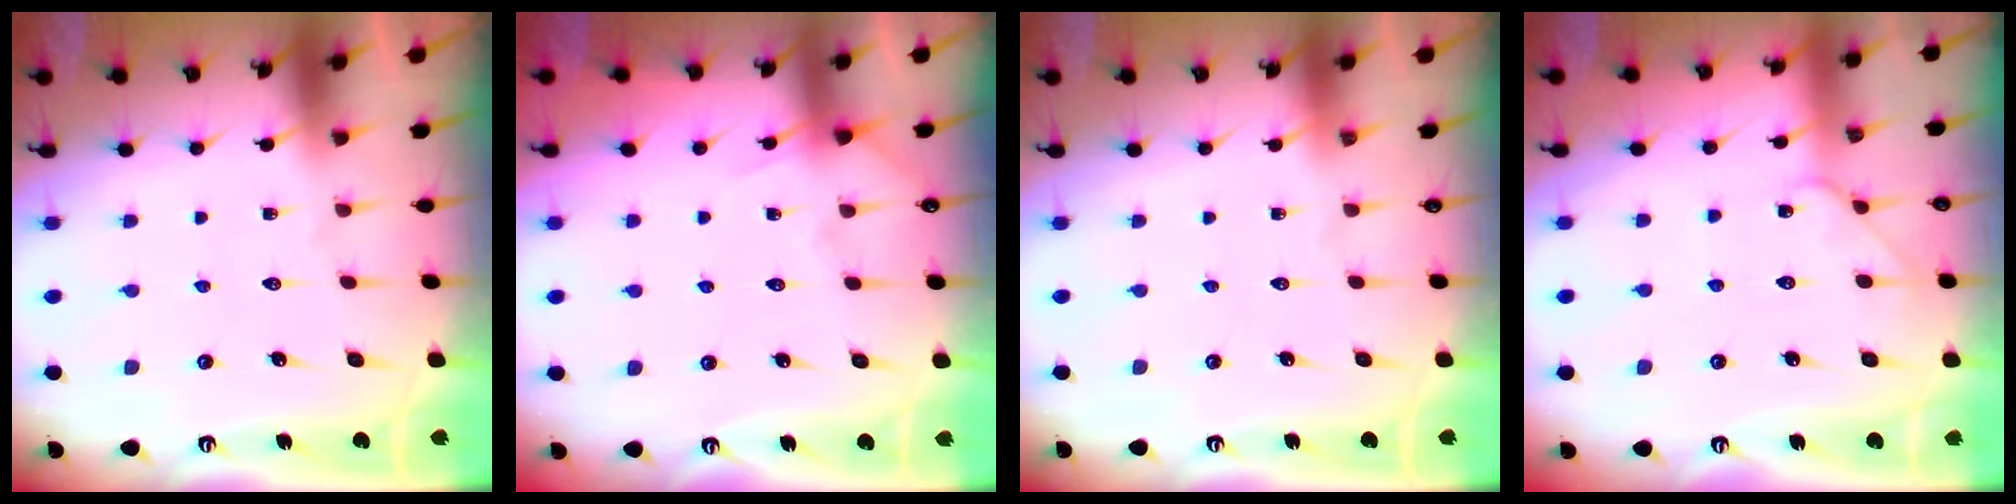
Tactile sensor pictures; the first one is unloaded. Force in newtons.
{"total": 5.5, "press": 5.5, "slide": 0.7}
{"total": 0.0}
{"total": 5.7, "press": 5.7, "slide": 0.8}